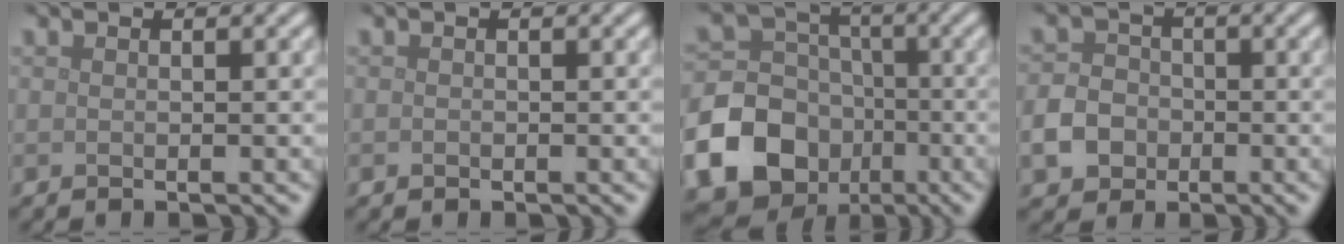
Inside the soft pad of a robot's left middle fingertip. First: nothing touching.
{"total": 0.0}
{"total": 17.4, "force": [-7.1, 15.0, 5.3], "torque": [-0.136, -0.063, -0.137]}
{"total": 3.6, "force": [-1.2, 3.1, 1.5], "torque": [-0.030, 0.004, -0.031]}